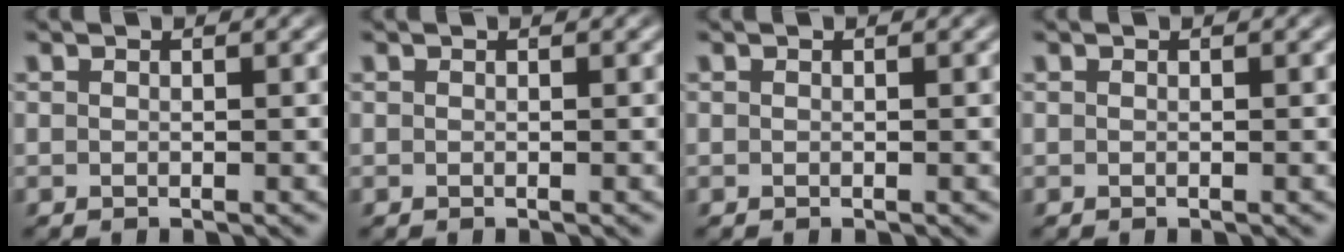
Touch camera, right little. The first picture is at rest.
{"total": 0.0}
{"total": 0.0}
{"total": 0.0}